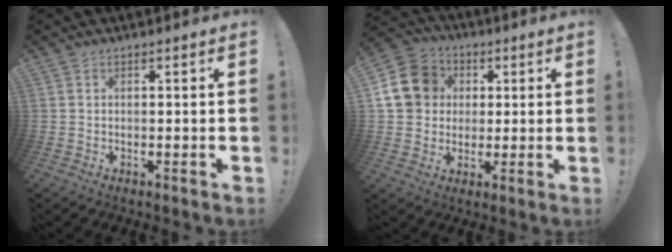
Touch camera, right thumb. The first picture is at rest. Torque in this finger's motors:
{"motor_torque": [0.94, 0.94, 0.06, 0.03, 0.00]}